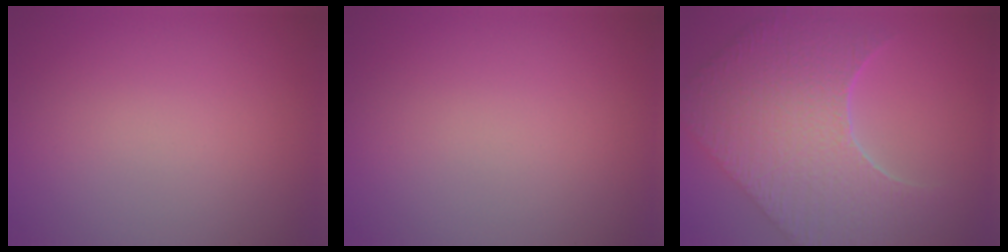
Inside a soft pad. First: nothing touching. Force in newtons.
{"total": 0.0}
{"total": 9.7, "press": 7.0, "slide": 6.7}